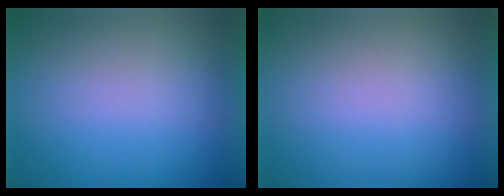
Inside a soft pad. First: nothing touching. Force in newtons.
{"total": 1.1}